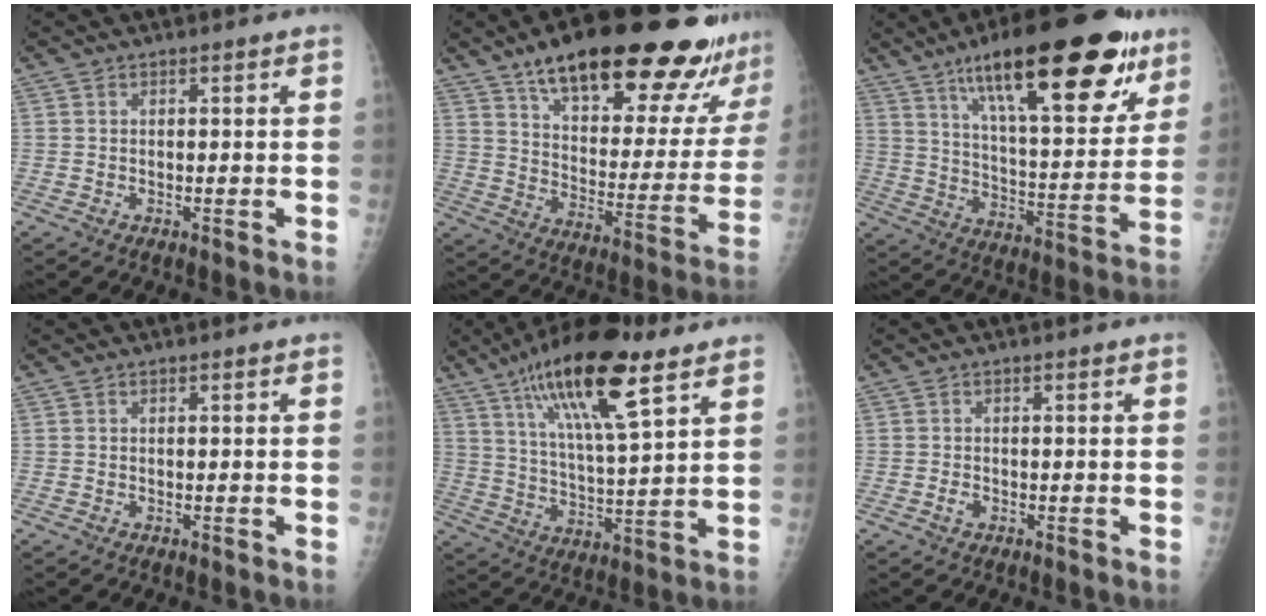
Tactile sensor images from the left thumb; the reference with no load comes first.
{"total": 29.1, "force": [21.2, 8.2, 18.2], "torque": [-0.224, -0.076, 0.301]}
{"total": 28.1, "force": [16.2, 8.9, 21.2], "torque": [-0.281, -0.040, 0.252]}
{"total": 0.0}
{"total": 18.5, "force": [10.6, 4.8, 14.5], "torque": [-0.234, -0.036, 0.185]}
{"total": 0.9, "force": [-0.5, 0.6, 0.5], "torque": [-0.008, 0.000, -0.008]}